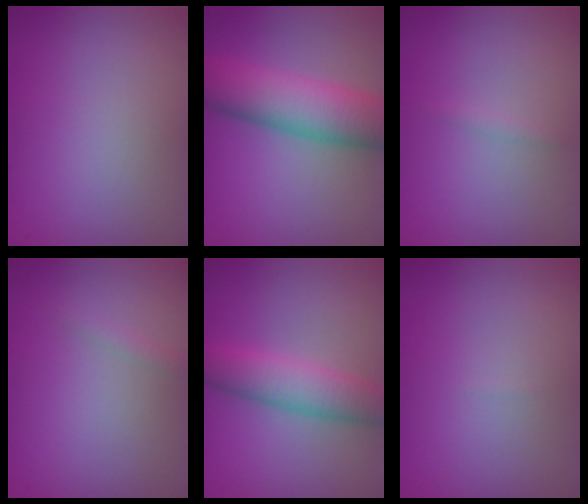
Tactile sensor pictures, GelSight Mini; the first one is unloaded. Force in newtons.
{"total": 8.3, "press": 8.3, "slide": 0.1}
{"total": 0.6, "press": 0.6, "slide": 0.1}
{"total": 0.7, "press": 0.7, "slide": 0.1}
{"total": 4.5, "press": 4.4, "slide": 0.3}
{"total": 0.0}